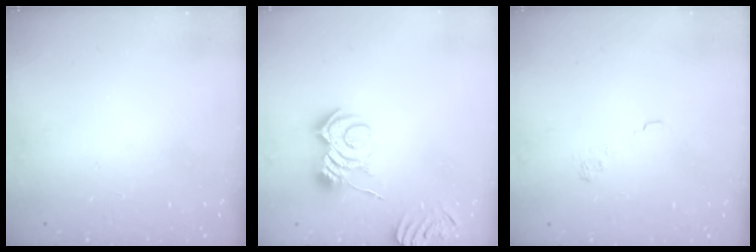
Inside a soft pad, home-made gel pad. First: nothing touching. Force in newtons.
{"total": 6.2, "press": 6.2, "slide": 0.4}
{"total": 2.2, "press": 1.8, "slide": 1.3}